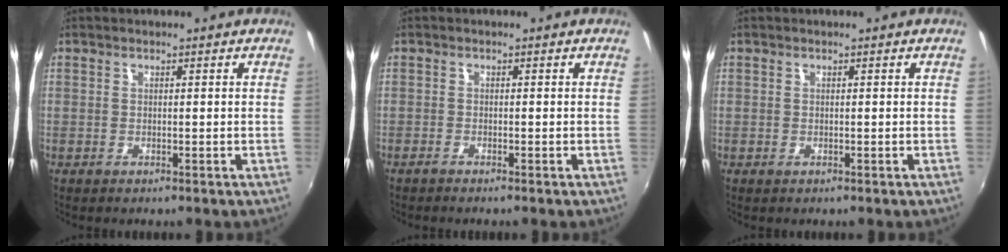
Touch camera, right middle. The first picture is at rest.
{"total": 0.9, "force": [-0.8, 0.0, 0.4], "torque": [-0.008, -0.003, -0.017]}
{"total": 0.0}